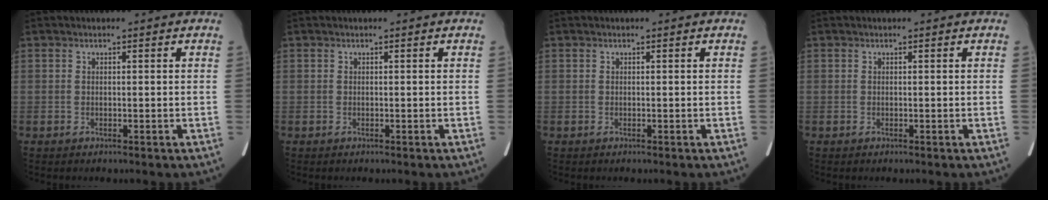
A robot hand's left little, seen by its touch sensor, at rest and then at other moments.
{"total": 0.0}
{"total": 0.0}
{"total": 0.0}